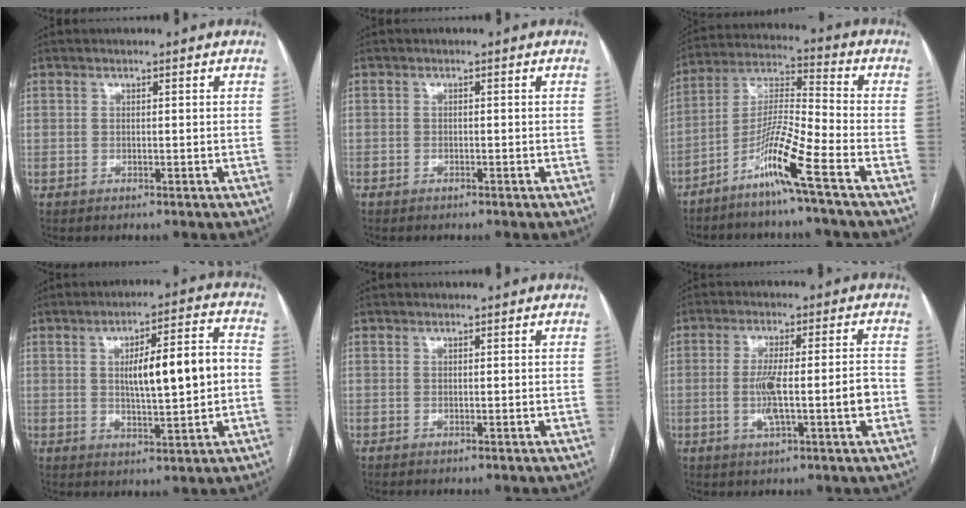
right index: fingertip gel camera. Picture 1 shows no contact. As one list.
[{"total": 0.7, "force": [-0.6, 0.3, 0.2], "torque": [-0.004, 0.001, -0.011]}, {"total": 10.5, "force": [-6.3, -1.4, 8.3], "torque": [-0.167, -0.011, -0.126]}, {"total": 11.0, "force": [0.4, 2.0, 10.8], "torque": [-0.168, 0.022, 0.012]}, {"total": 0.0}, {"total": 8.9, "force": [-1.8, 0.8, 8.6], "torque": [-0.159, 0.011, -0.027]}]